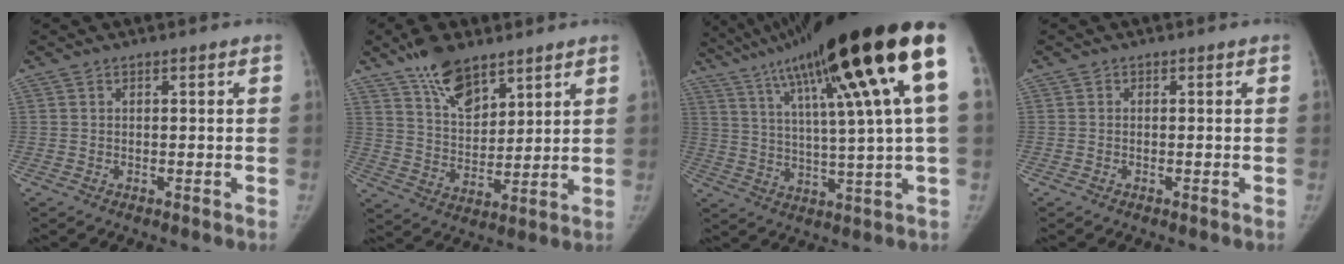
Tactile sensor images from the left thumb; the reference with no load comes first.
{"total": 10.9, "force": [7.9, 5.1, 5.7], "torque": [-0.075, -0.048, 0.150]}
{"total": 27.8, "force": [13.9, 1.8, 24.0], "torque": [-0.363, -0.004, 0.228]}
{"total": 0.0}